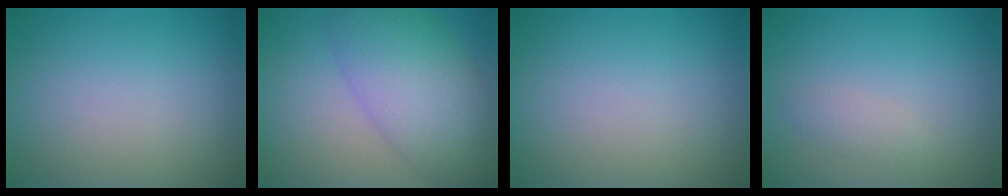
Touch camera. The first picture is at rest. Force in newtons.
{"total": 7.9, "press": 7.9, "slide": 0.1}
{"total": 0.0}
{"total": 1.2, "press": 1.2, "slide": 0.0}